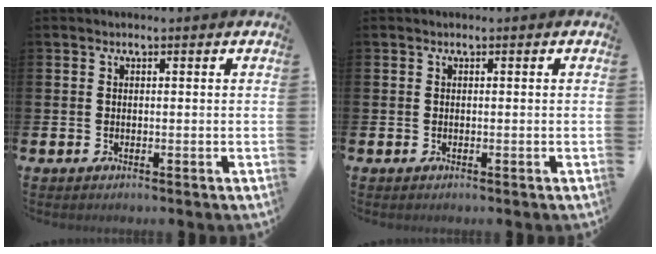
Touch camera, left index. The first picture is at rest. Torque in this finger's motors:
{"motor_torque": [1.03, -1.10, 0.36, 0.05]}